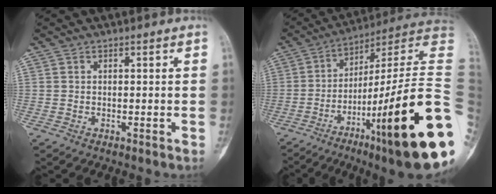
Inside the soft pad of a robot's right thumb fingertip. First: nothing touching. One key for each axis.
{"total": 30.8, "fx": -9.1, "fy": 4.2, "fz": 29.2, "tx": -0.358, "ty": 0.048, "tz": -0.146}